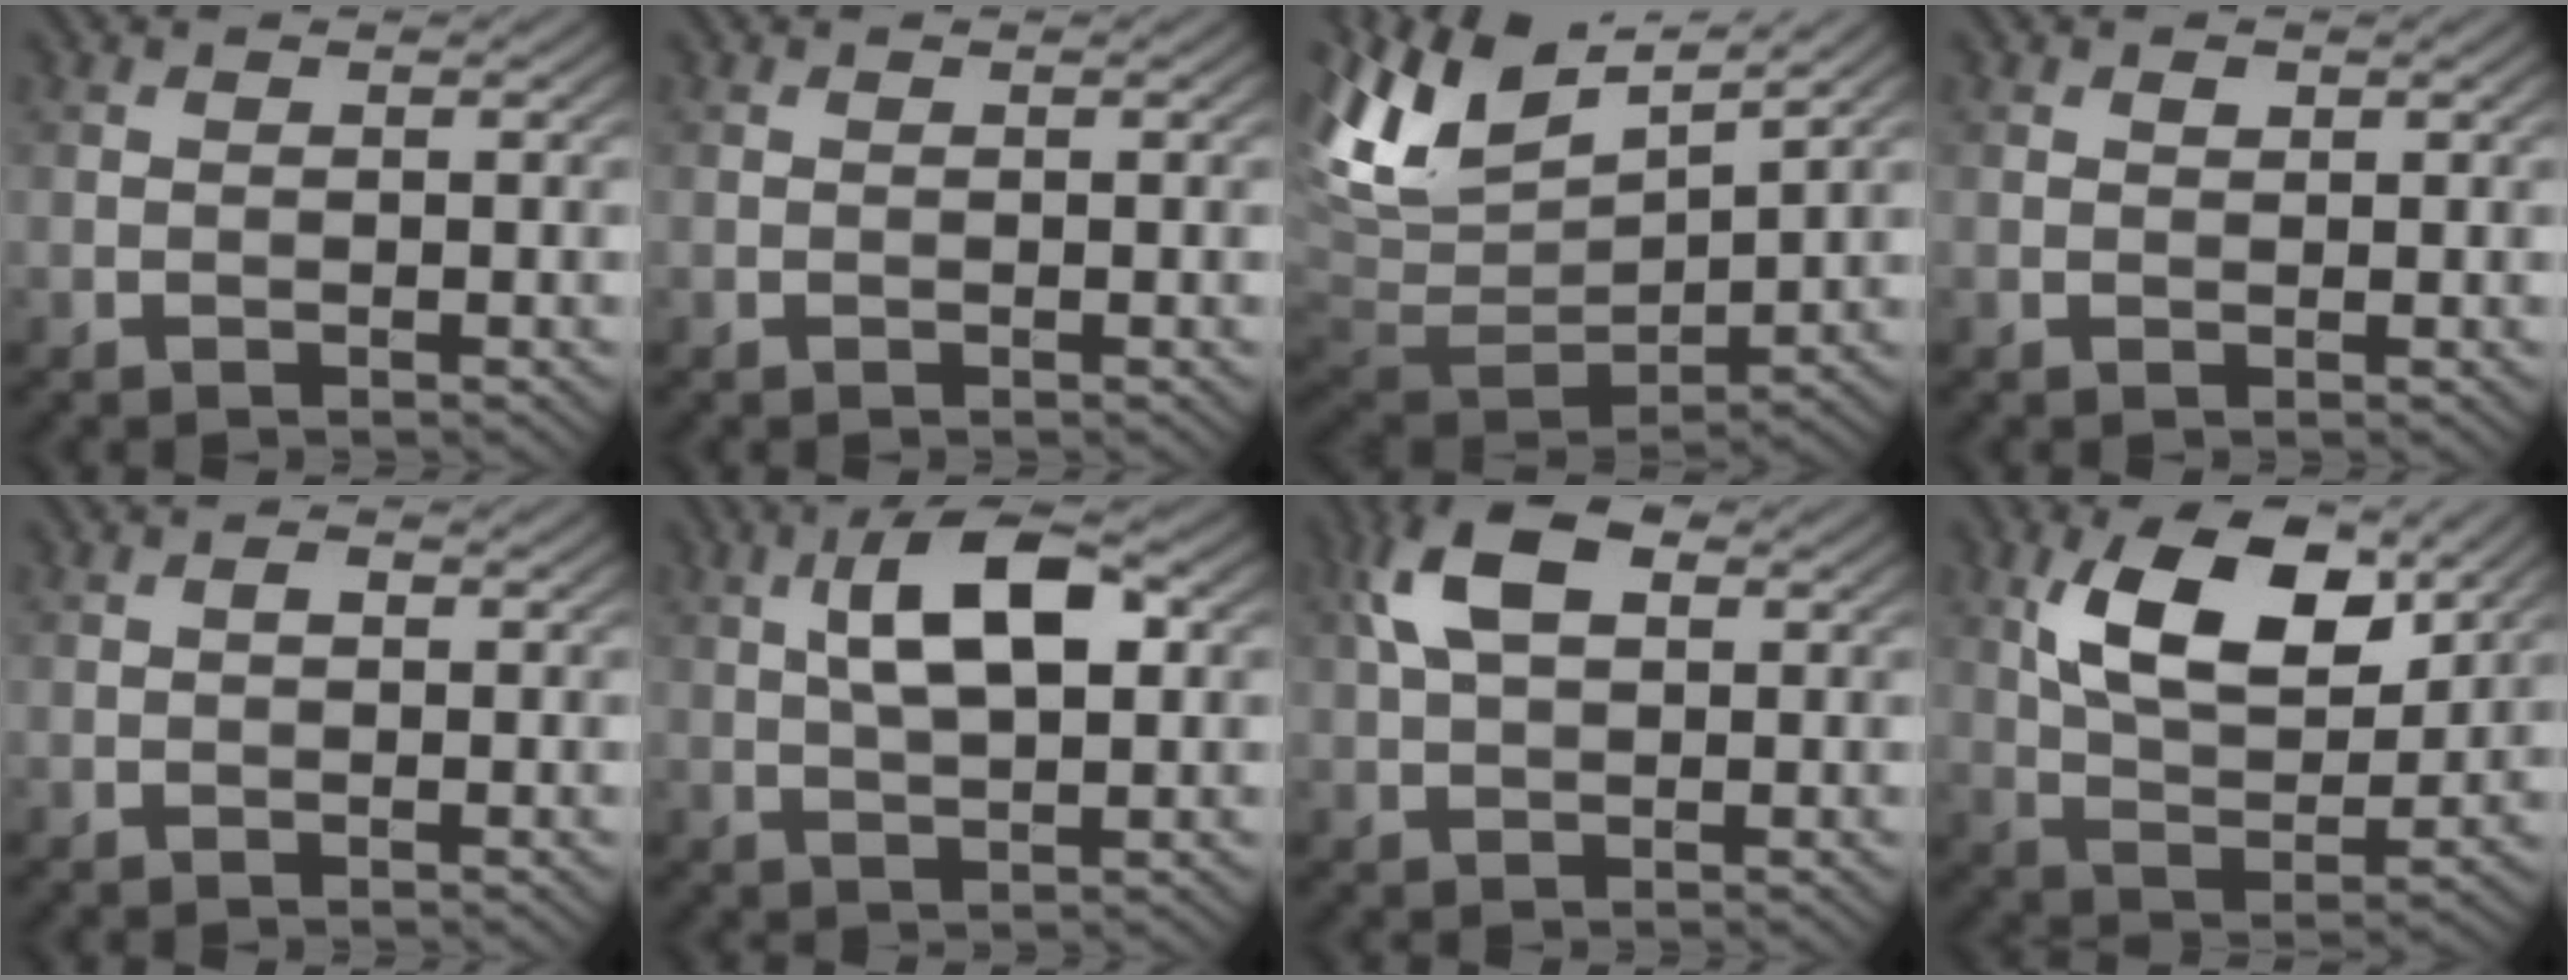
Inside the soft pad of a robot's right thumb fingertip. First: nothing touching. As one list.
[{"total": 0.0}, {"total": 12.0, "force": [5.9, 5.8, 8.7], "torque": [-0.213, 0.014, 0.117]}, {"total": 0.7, "force": [0.4, 0.4, 0.4], "torque": [-0.005, -0.003, 0.007]}, {"total": 0.8, "force": [0.0, 0.5, 0.6], "torque": [-0.010, 0.002, -0.002]}, {"total": 8.2, "force": [2.0, 3.2, 7.3], "torque": [-0.134, 0.014, 0.030]}, {"total": 7.2, "force": [2.2, 3.9, 5.7], "torque": [-0.124, 0.018, 0.036]}, {"total": 12.5, "force": [5.5, 6.1, 9.4], "torque": [-0.173, 0.001, 0.102]}]